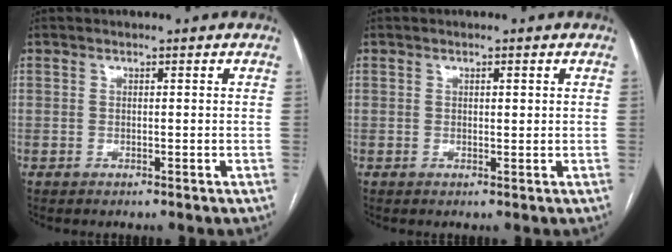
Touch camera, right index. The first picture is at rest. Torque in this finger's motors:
{"motor_torque": [0.31, 0.00, -0.08, 0.00]}